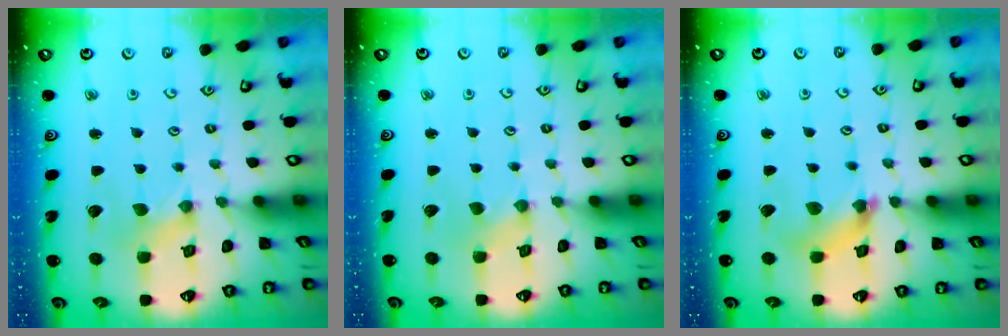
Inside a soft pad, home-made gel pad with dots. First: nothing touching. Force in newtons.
{"total": 0.0}
{"total": 6.7, "press": 6.7, "slide": 0.7}